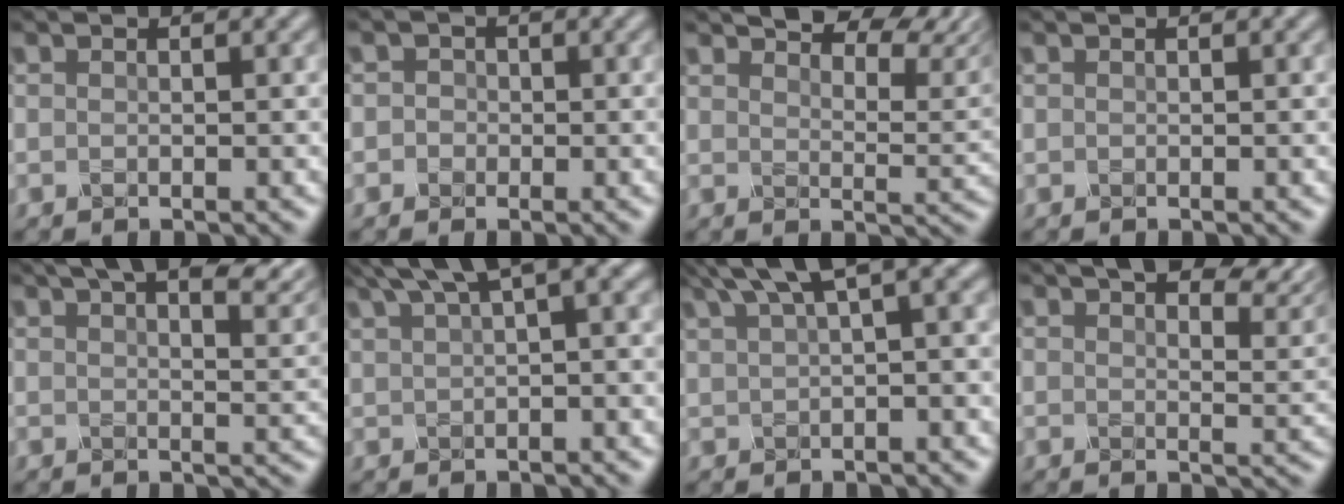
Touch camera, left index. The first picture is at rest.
{"total": 1.0, "force": [-0.6, 0.7, -0.5], "torque": [0.010, 0.001, -0.004]}
{"total": 7.1, "force": [5.9, 1.7, 3.6], "torque": [-0.047, 0.020, 0.083]}
{"total": 0.0}
{"total": 9.8, "force": [6.4, 3.0, 6.8], "torque": [-0.078, 0.042, 0.074]}
{"total": 6.5, "force": [3.3, 1.1, 5.4], "torque": [-0.057, 0.029, 0.064]}
{"total": 6.4, "force": [3.3, 1.1, 5.3], "torque": [-0.058, 0.028, 0.063]}
{"total": 7.5, "force": [5.0, 2.4, 5.0], "torque": [-0.049, 0.023, 0.073]}